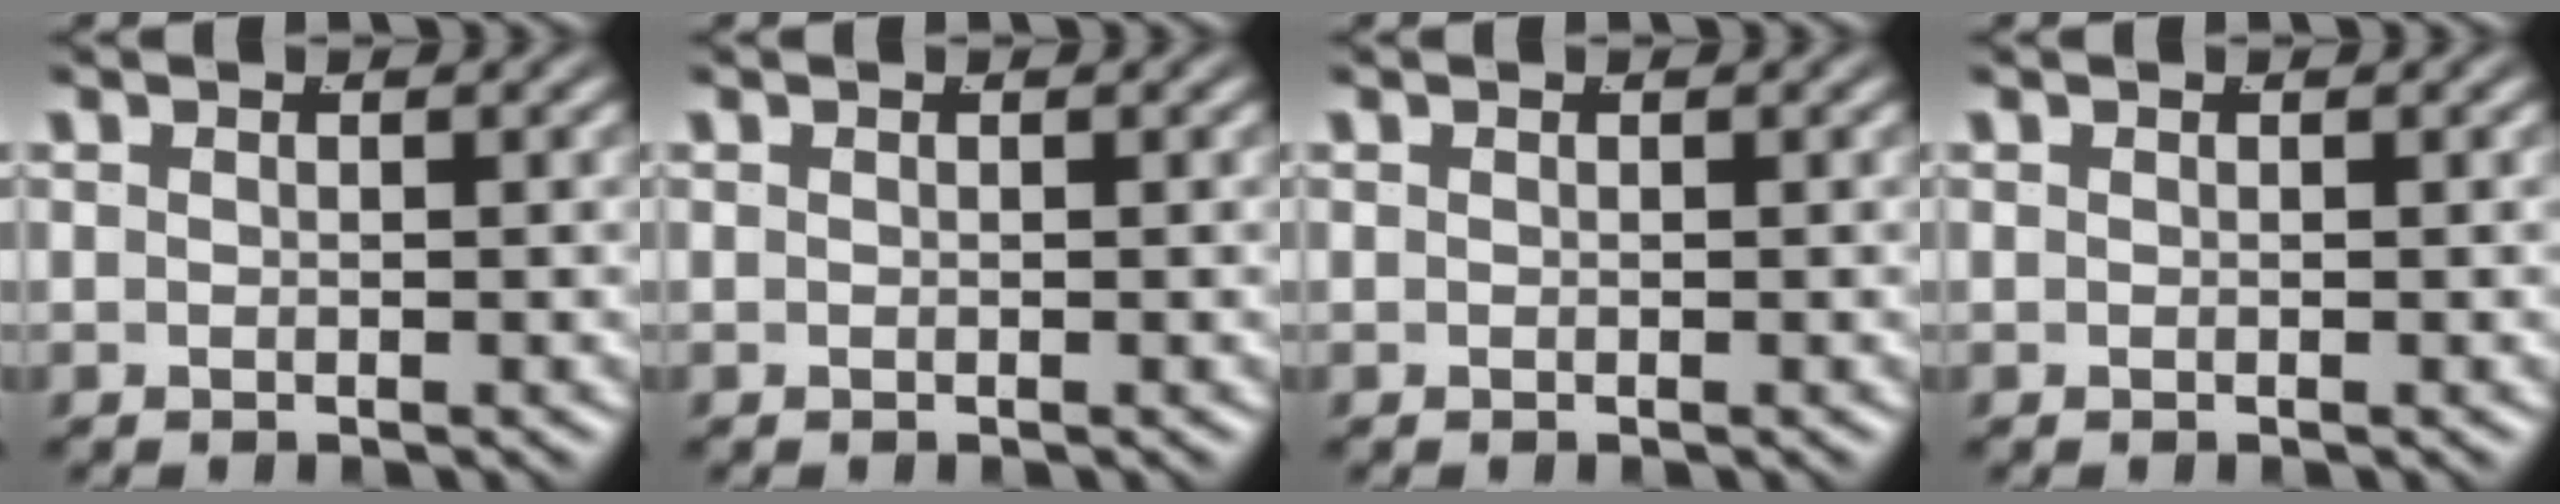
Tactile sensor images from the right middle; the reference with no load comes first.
{"total": 0.0}
{"total": 0.0}
{"total": 0.0}